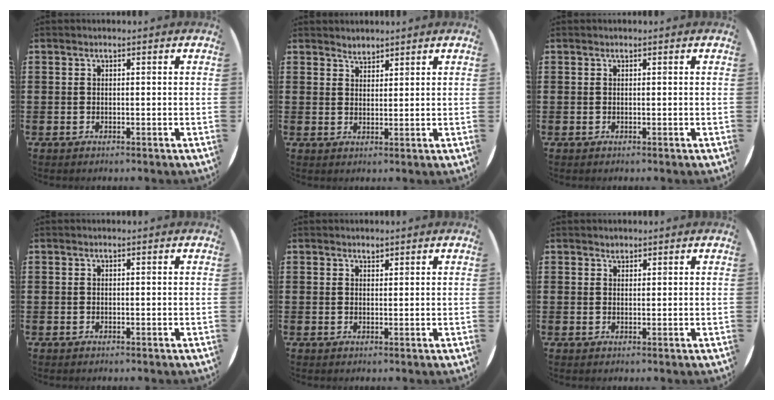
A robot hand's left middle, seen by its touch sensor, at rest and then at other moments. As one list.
[{"total": 1.9, "force": [1.9, 0.4, -0.2], "torque": [0.001, -0.001, 0.036]}, {"total": 0.0}, {"total": 0.0}, {"total": 0.9, "force": [0.8, 0.2, 0.0], "torque": [0.006, -0.001, 0.014]}, {"total": 0.9, "force": [0.9, 0.3, 0.0], "torque": [0.006, -0.002, 0.015]}]